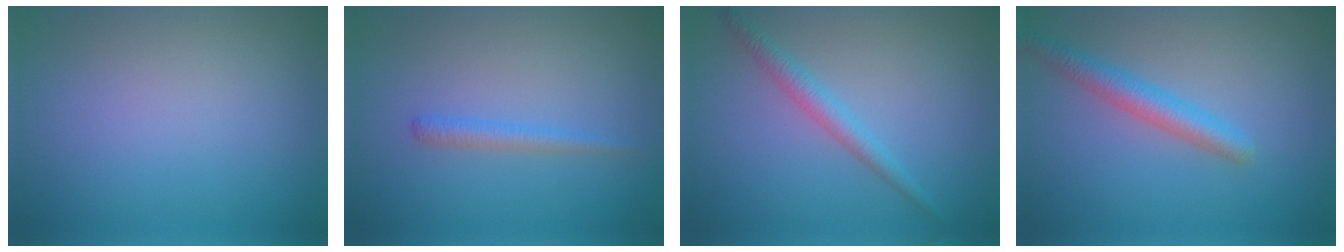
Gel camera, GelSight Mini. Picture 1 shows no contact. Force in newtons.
{"total": 1.3, "press": 1.3, "slide": 0.1}
{"total": 2.2, "press": 2.2, "slide": 0.1}
{"total": 3.0, "press": 3.0, "slide": 0.0}